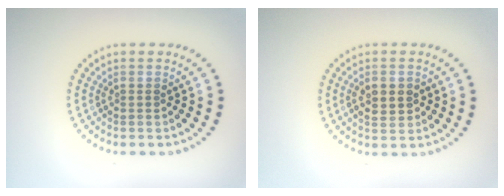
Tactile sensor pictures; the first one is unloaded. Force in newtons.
{"total": 2.8, "press": 2.8, "slide": 0.1}